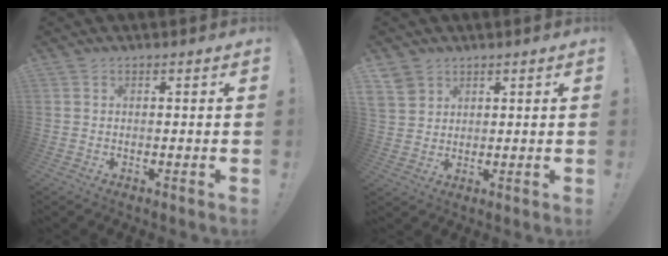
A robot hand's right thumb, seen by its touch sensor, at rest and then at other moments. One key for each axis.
{"total": 4.4, "fx": 3.1, "fy": 3.0, "fz": 0.8, "tx": -0.016, "ty": -0.015, "tz": 0.060}